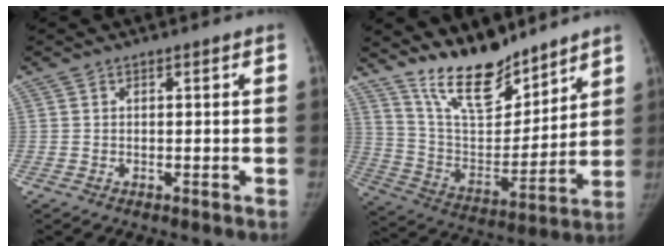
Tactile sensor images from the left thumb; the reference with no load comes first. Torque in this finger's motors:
{"motor_torque": [0.26, 0.15, 1.37, -1.40, 0.12]}